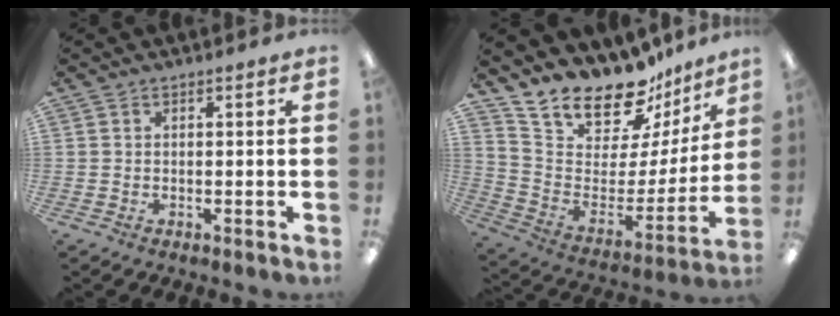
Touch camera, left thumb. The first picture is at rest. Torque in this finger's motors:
{"motor_torque": [0.24, 0.19, 1.31, -1.46, 0.19]}